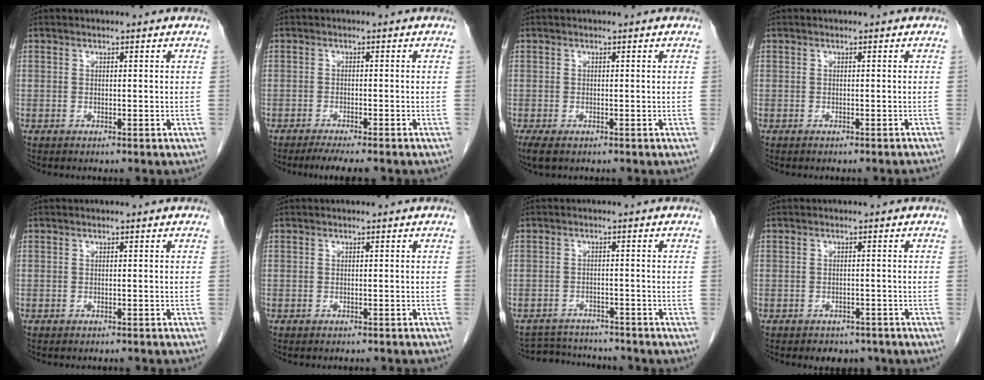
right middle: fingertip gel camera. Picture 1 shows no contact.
{"total": 5.3, "force": [-4.3, 0.3, 3.0], "torque": [-0.040, -0.010, -0.064]}
{"total": 3.4, "force": [-2.3, 1.4, 2.1], "torque": [-0.042, -0.011, -0.033]}
{"total": 1.6, "force": [-1.5, -0.1, 0.5], "torque": [-0.009, 0.000, -0.019]}
{"total": 4.6, "force": [-4.3, 0.9, 1.4], "torque": [-0.019, -0.009, -0.047]}
{"total": 4.9, "force": [-4.6, 1.0, 1.4], "torque": [-0.018, -0.009, -0.049]}
{"total": 7.4, "force": [-7.3, 1.2, 0.6], "torque": [-0.009, 0.010, -0.106]}
{"total": 4.4, "force": [-3.7, 2.2, 0.8], "torque": [-0.005, 0.006, -0.046]}